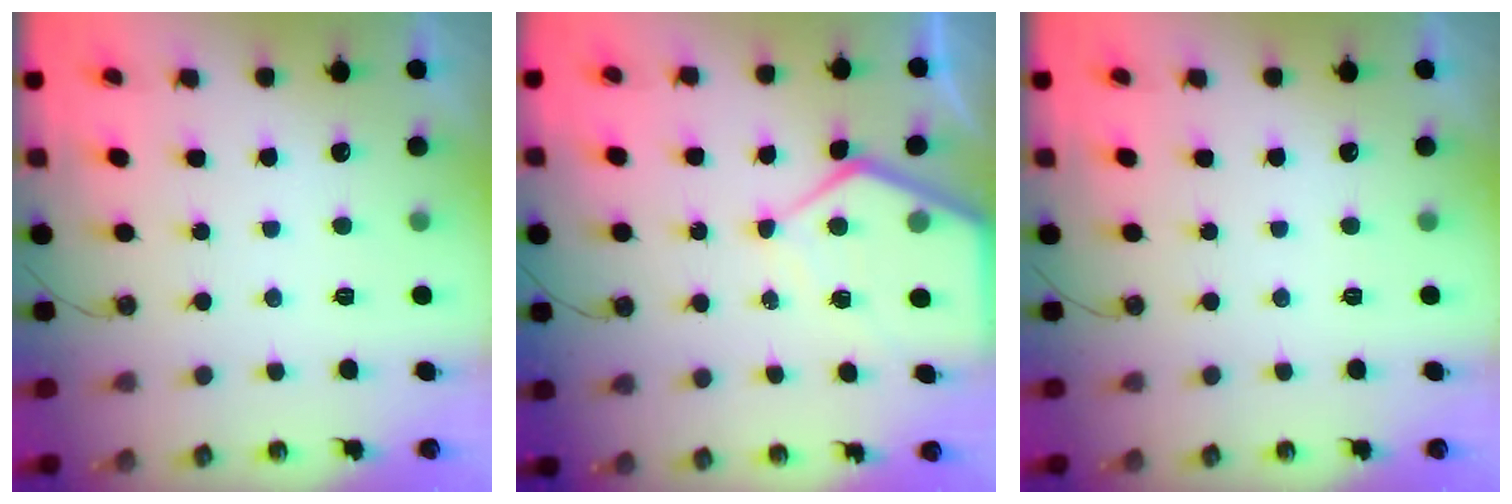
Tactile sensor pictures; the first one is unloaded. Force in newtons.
{"total": 9.4, "press": 9.4, "slide": 0.8}
{"total": 0.0}